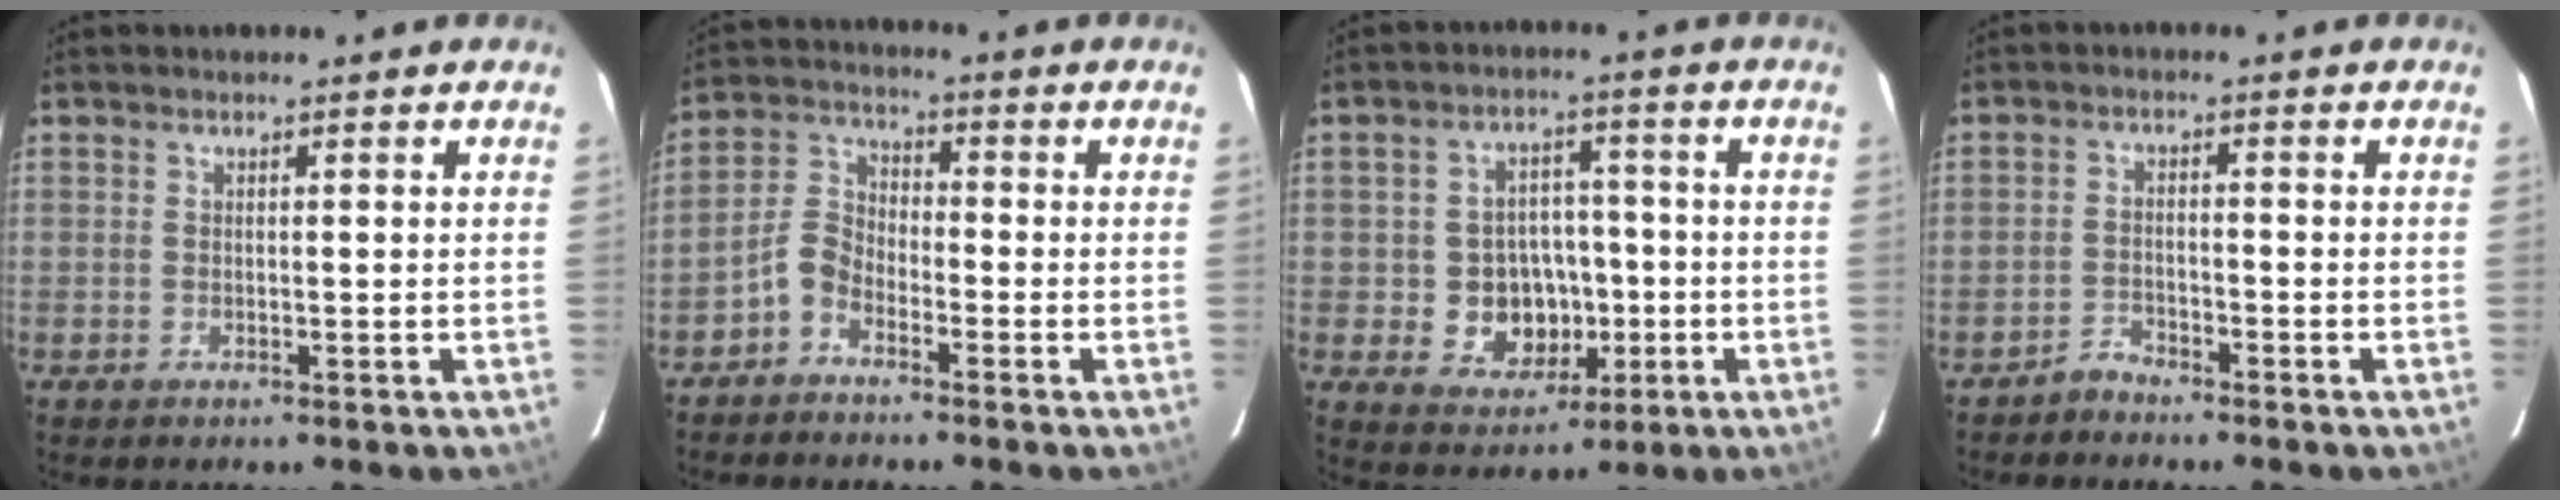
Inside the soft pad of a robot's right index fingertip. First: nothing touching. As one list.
[{"total": 4.9, "force": [-3.5, 2.6, 2.3], "torque": [-0.054, 0.018, -0.076]}, {"total": 9.8, "force": [-2.1, 8.4, 4.5], "torque": [-0.103, 0.012, -0.015]}, {"total": 2.5, "force": [-2.4, 0.7, 0.1], "torque": [-0.002, 0.005, -0.046]}]